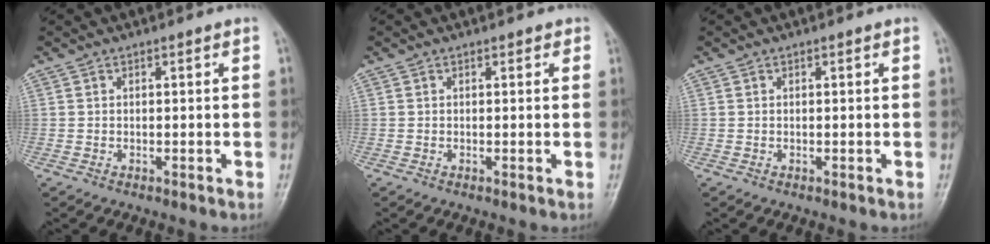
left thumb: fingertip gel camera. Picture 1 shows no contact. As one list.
[{"total": 0.8, "force": [0.5, 0.6, 0.3], "torque": [0.005, -0.001, -0.001]}, {"total": 0.0}]